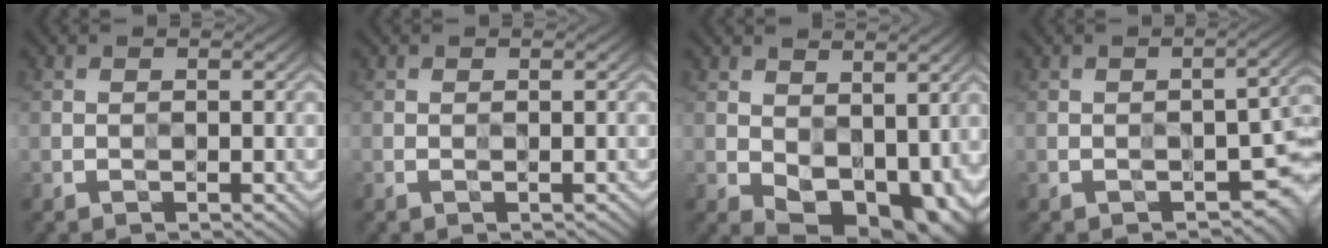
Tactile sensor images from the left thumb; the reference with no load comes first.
{"total": 0.0}
{"total": 9.6, "force": [0.1, 6.1, 7.4], "torque": [-0.119, -0.025, 0.021]}
{"total": 5.4, "force": [-2.7, 2.3, 4.0], "torque": [-0.043, -0.003, -0.035]}